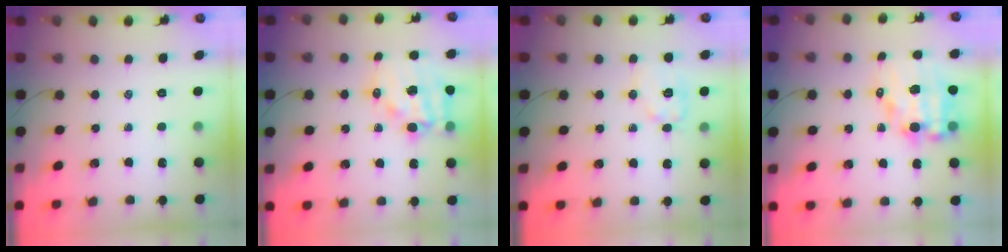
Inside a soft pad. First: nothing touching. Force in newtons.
{"total": 14.4, "press": 14.0, "slide": 3.2}
{"total": 9.1, "press": 9.1, "slide": 0.4}
{"total": 11.3, "press": 10.9, "slide": 2.8}